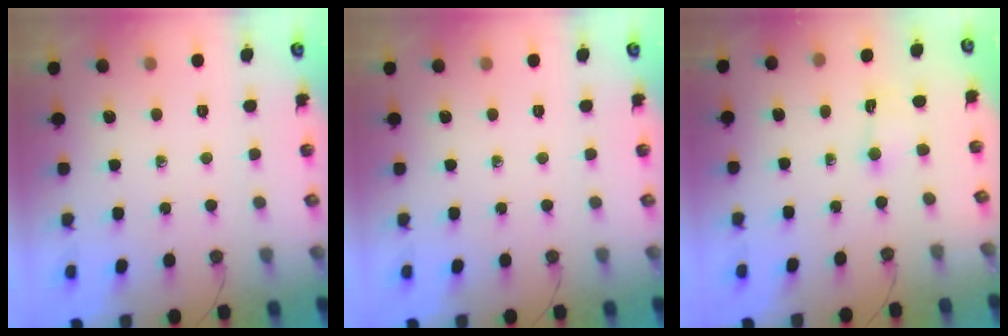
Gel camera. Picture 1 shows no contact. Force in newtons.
{"total": 0.0}
{"total": 1.2, "press": 1.0, "slide": 0.6}